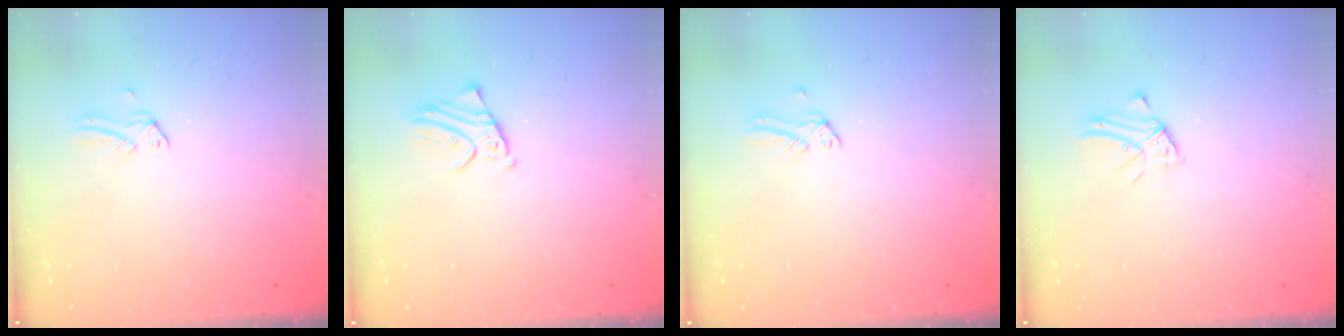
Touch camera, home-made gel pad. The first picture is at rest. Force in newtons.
{"total": 2.0, "press": 2.0, "slide": 0.2}
{"total": 0.0}
{"total": 1.5, "press": 1.4, "slide": 0.1}